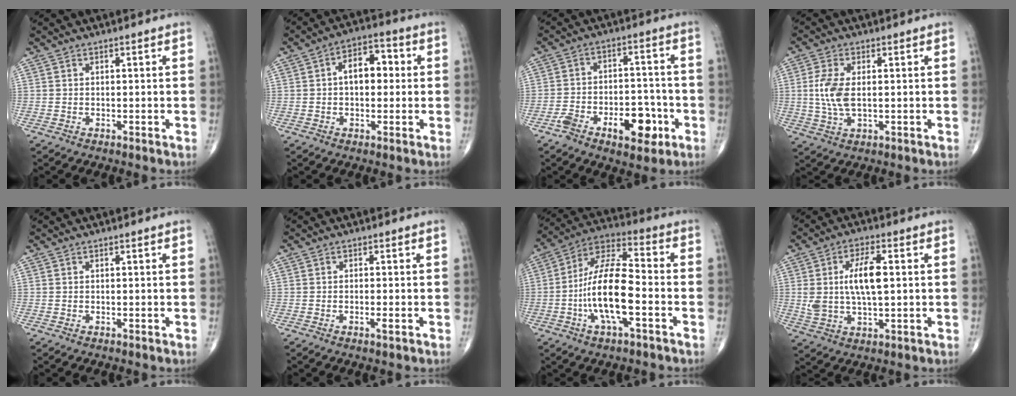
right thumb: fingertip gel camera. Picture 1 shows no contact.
{"total": 7.9, "force": [0.7, 4.8, 6.2], "torque": [-0.074, 0.023, 0.002]}
{"total": 11.4, "force": [-5.3, 5.8, 8.2], "torque": [-0.117, 0.044, -0.077]}
{"total": 6.9, "force": [0.4, 3.4, 6.0], "torque": [-0.141, -0.002, 0.009]}
{"total": 0.0}
{"total": 1.3, "force": [-0.6, 0.1, 1.2], "torque": [-0.019, -0.001, -0.012]}
{"total": 15.6, "force": [-4.0, 5.4, 14.0], "torque": [-0.267, 0.040, -0.078]}
{"total": 10.0, "force": [1.4, 4.2, 9.0], "torque": [-0.172, 0.003, 0.028]}